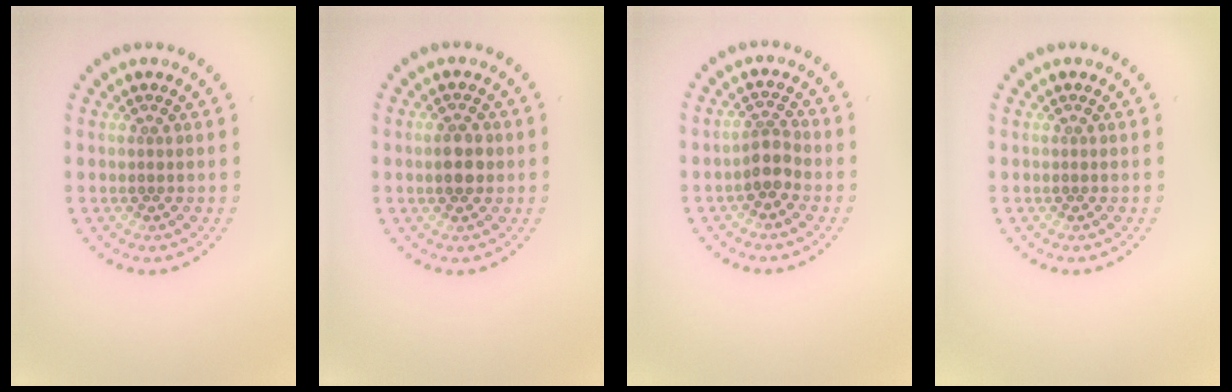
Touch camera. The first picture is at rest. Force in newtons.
{"total": 2.9, "press": 2.9, "slide": 0.1}
{"total": 2.2, "press": 1.8, "slide": 1.3}
{"total": 0.0}